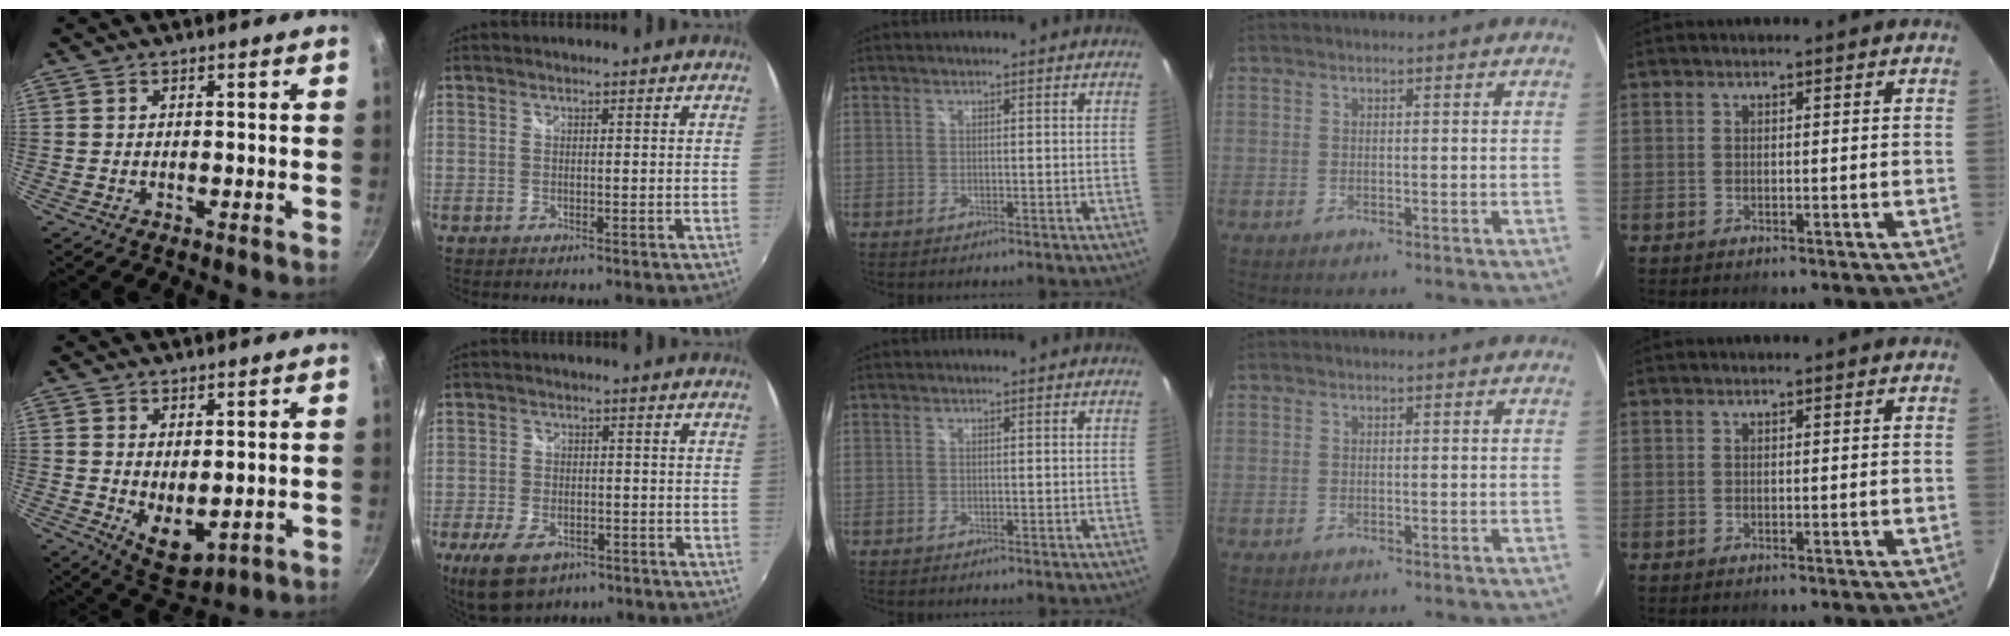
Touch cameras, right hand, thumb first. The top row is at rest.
{"thumb": {"total": 6.9, "force": [0.6, 4.2, 5.5], "torque": [-0.070, -0.022, 0.027]}, "index": {"total": 10.1, "force": [-5.9, 5.6, 6.0], "torque": [-0.143, -0.022, -0.097]}}